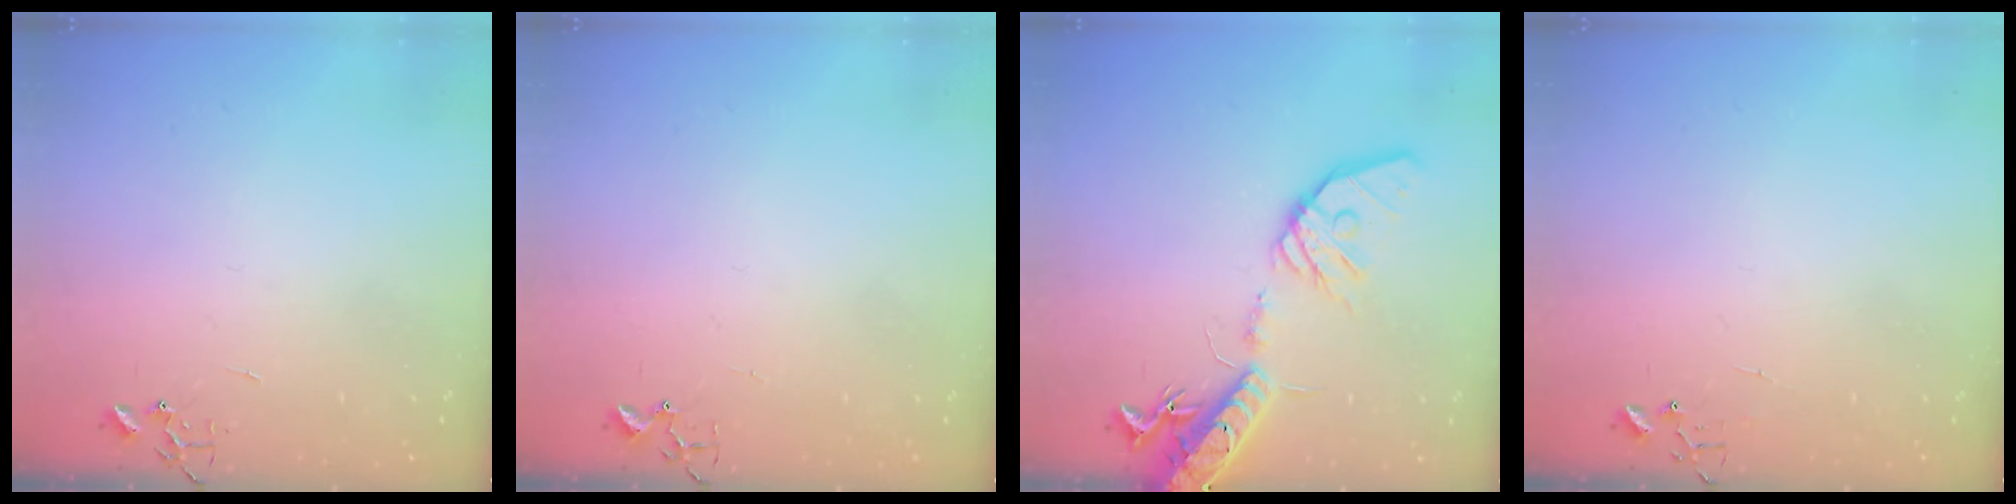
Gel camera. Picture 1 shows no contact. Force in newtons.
{"total": 3.0, "press": 2.9, "slide": 0.4}
{"total": 18.6, "press": 18.2, "slide": 3.5}
{"total": 5.0, "press": 5.0, "slide": 0.4}